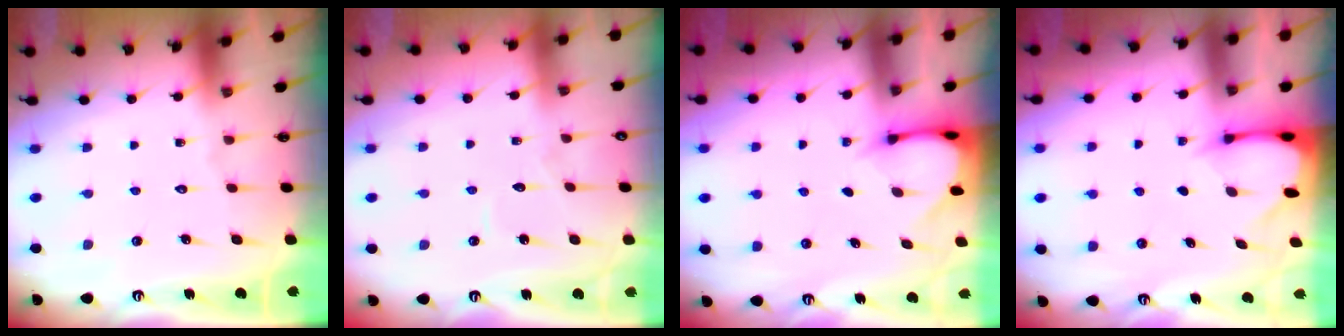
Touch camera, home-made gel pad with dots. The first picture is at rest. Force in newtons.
{"total": 2.7, "press": 2.7, "slide": 0.2}
{"total": 2.9, "press": 2.8, "slide": 0.3}
{"total": 2.4, "press": 2.4, "slide": 0.3}